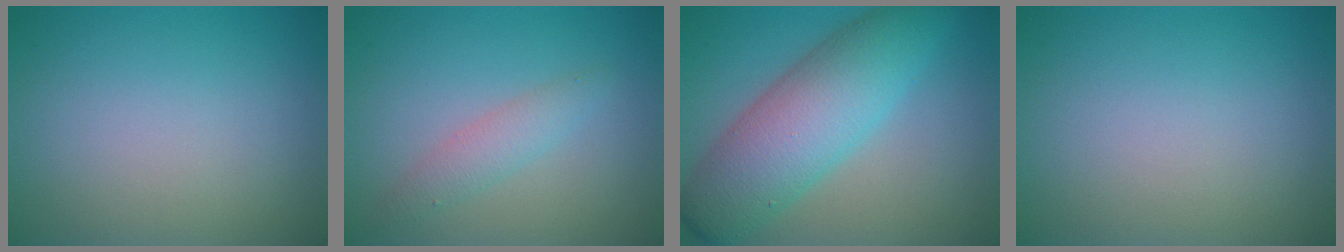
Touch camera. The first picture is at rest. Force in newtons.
{"total": 2.0, "press": 2.0, "slide": 0.0}
{"total": 8.5, "press": 8.5, "slide": 0.1}
{"total": 0.0}